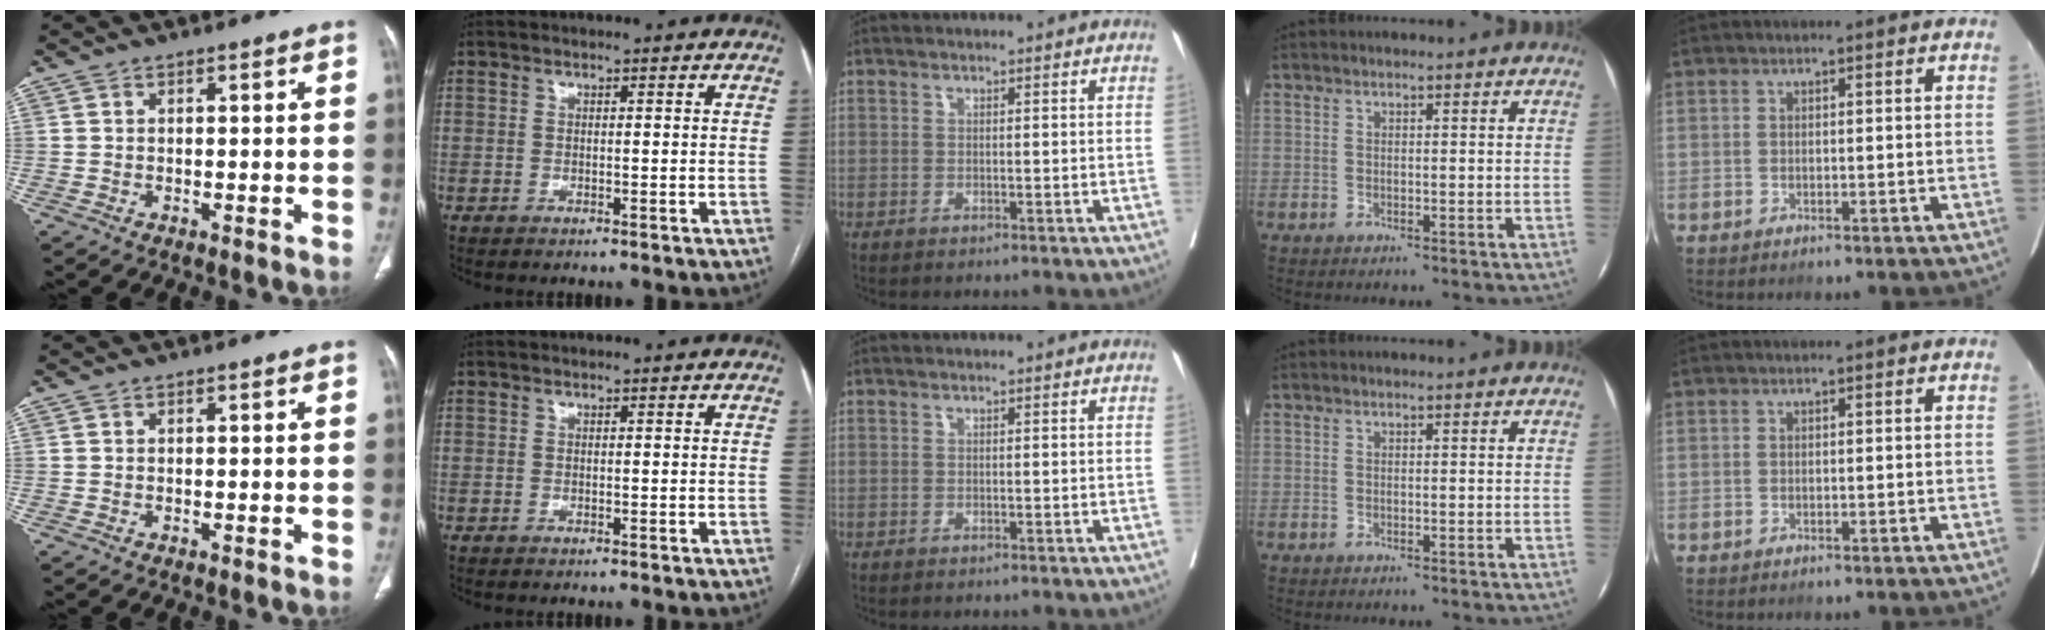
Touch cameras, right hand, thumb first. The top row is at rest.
{}